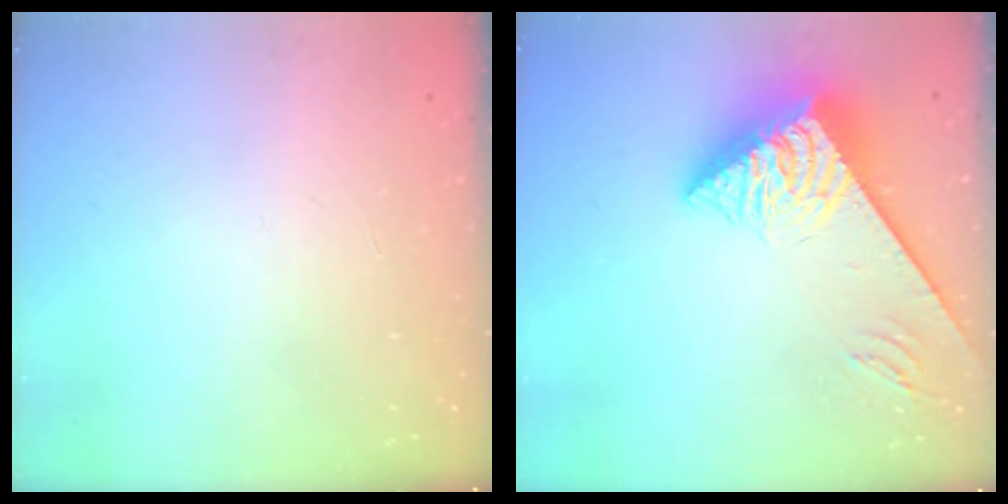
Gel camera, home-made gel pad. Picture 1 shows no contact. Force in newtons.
{"total": 6.9, "press": 6.8, "slide": 0.8}